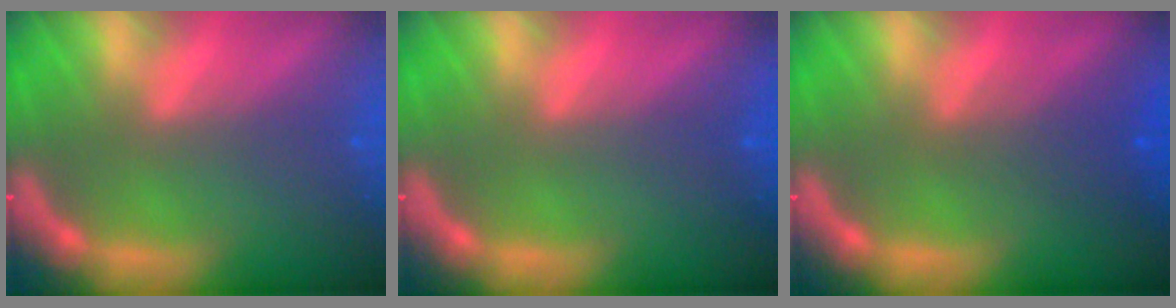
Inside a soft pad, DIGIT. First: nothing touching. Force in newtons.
{"total": 0.0}
{"total": 2.5}